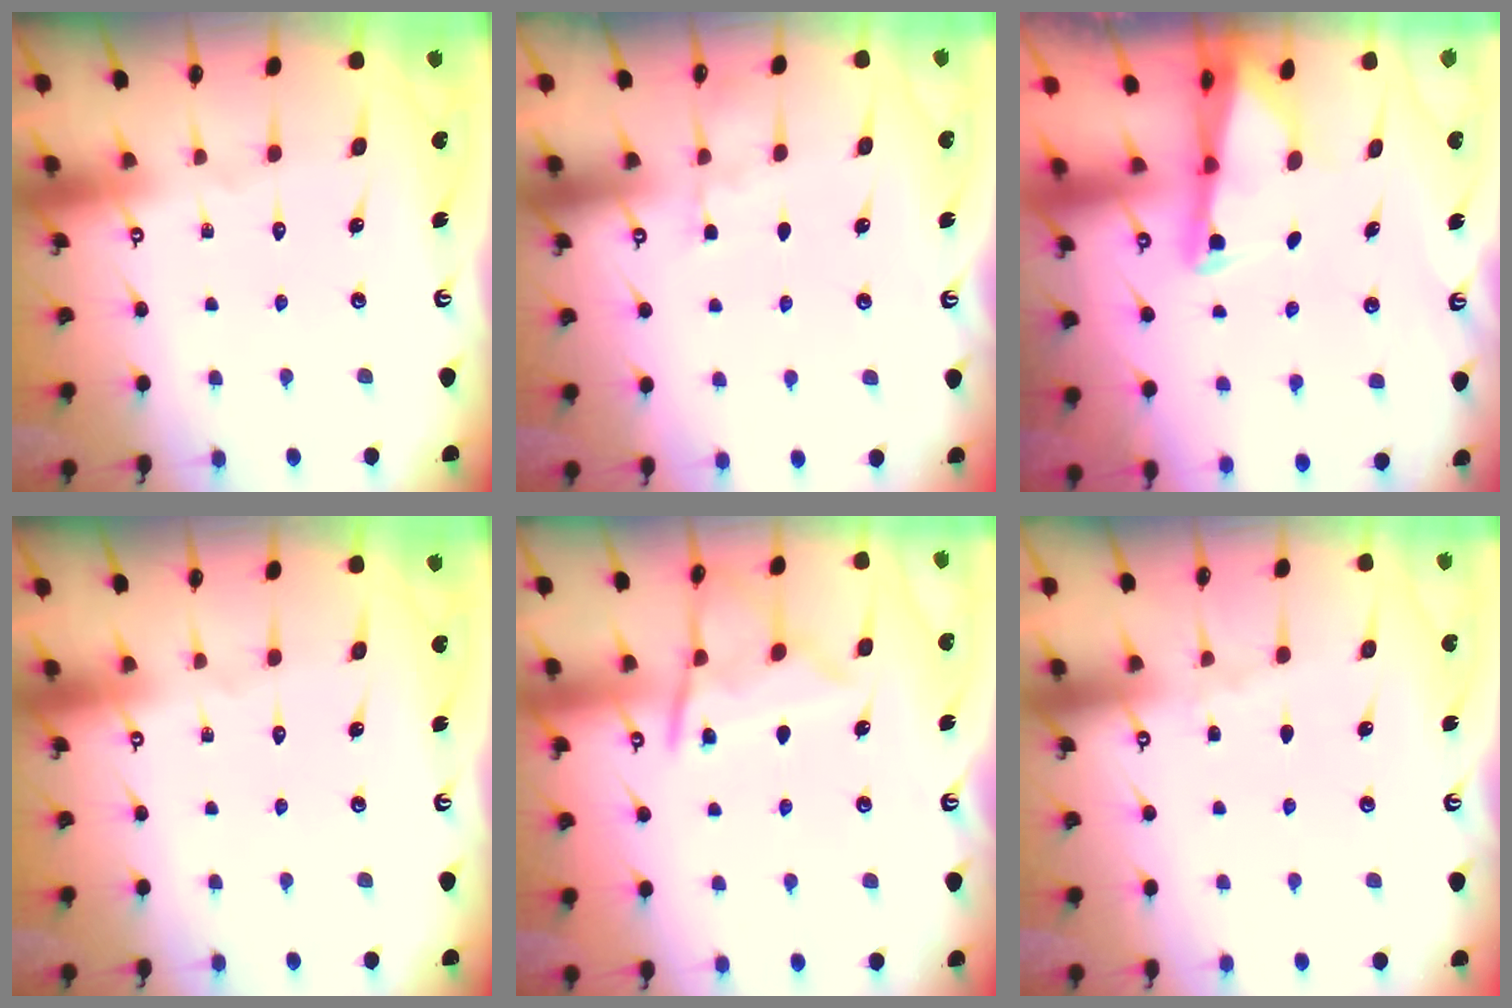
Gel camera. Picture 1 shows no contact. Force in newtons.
{"total": 4.0, "press": 4.0, "slide": 0.5}
{"total": 2.6, "press": 2.6, "slide": 0.3}
{"total": 0.0}
{"total": 10.5, "press": 10.4, "slide": 1.0}
{"total": 2.5, "press": 2.4, "slide": 0.4}